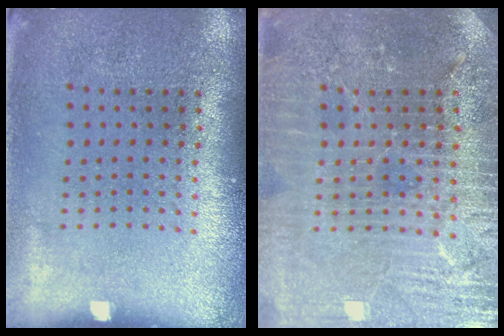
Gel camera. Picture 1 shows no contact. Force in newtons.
{"total": 4.0, "press": 3.8, "slide": 1.2}